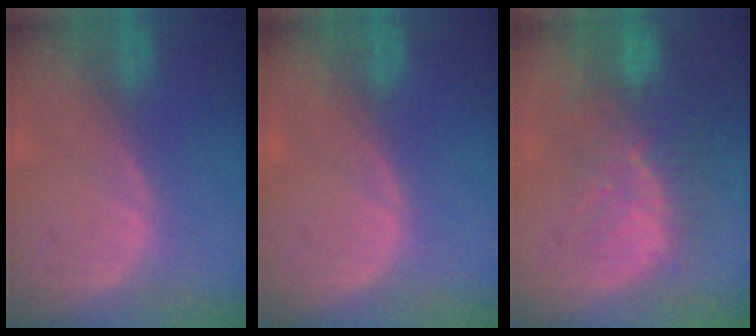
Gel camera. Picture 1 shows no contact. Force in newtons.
{"total": 0.0}
{"total": 9.9, "press": 8.5, "slide": 5.0}